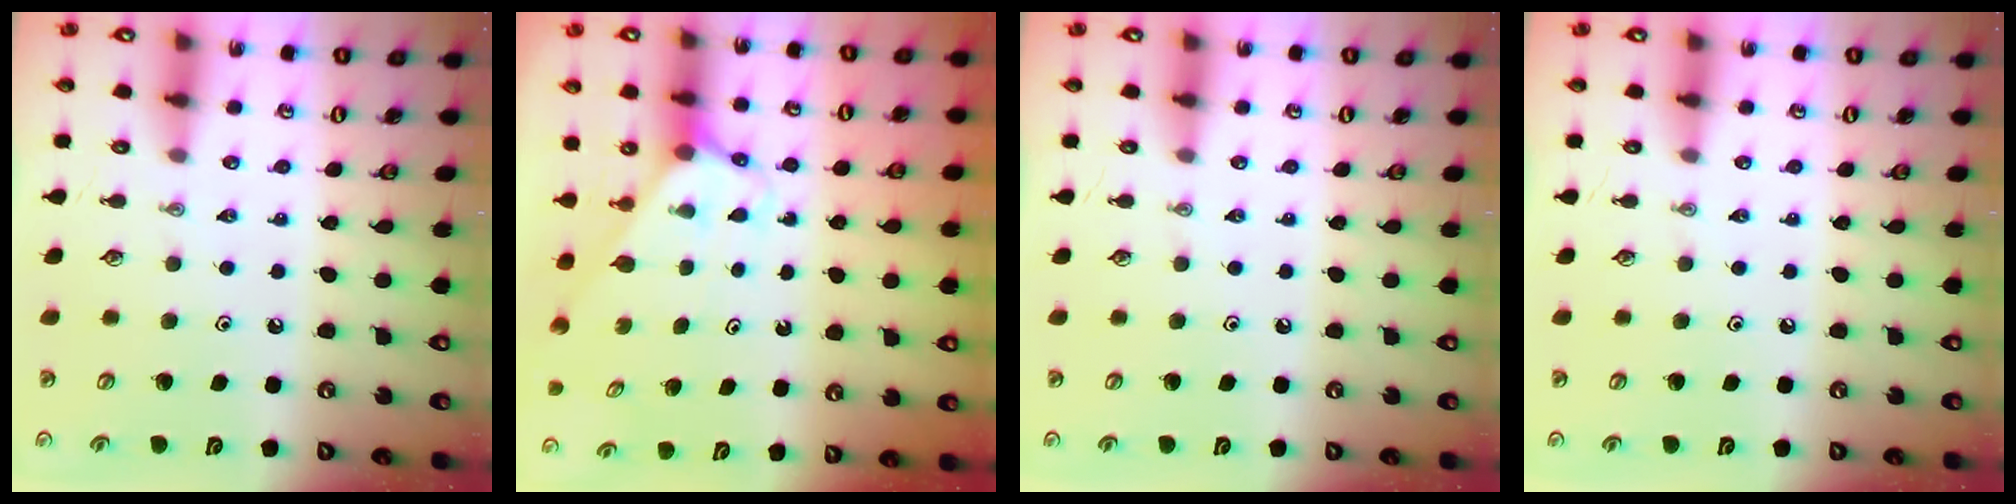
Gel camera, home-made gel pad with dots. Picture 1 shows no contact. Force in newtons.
{"total": 4.0, "press": 4.0, "slide": 0.2}
{"total": 0.0}
{"total": 0.0}